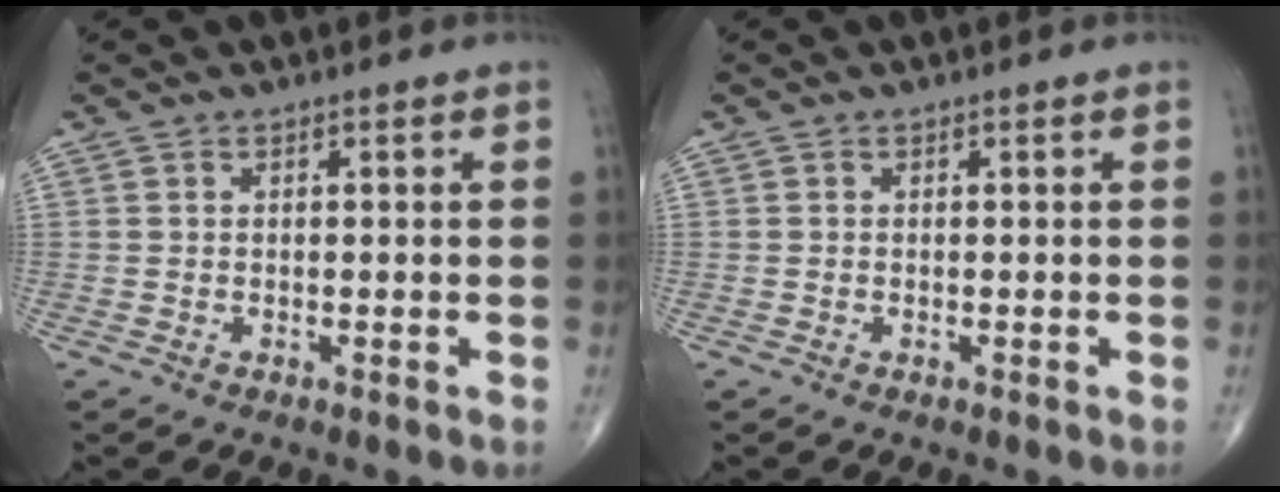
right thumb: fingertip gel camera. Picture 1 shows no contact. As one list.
[{"total": 0.0}]